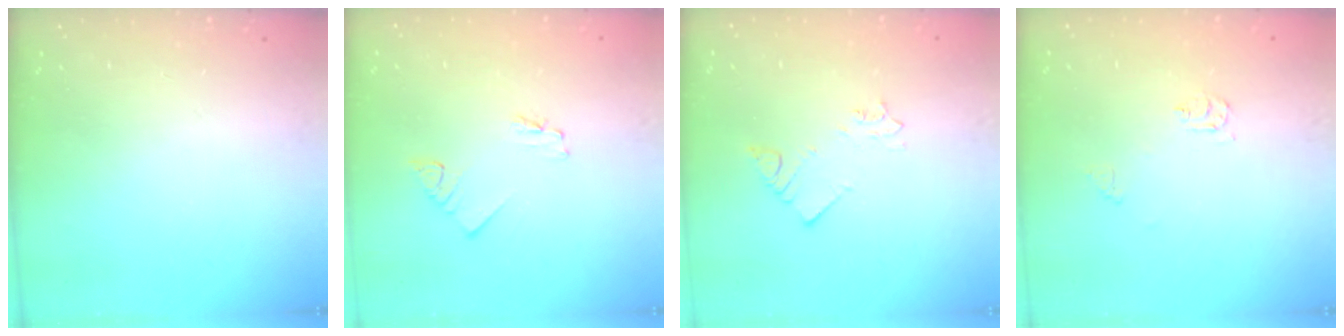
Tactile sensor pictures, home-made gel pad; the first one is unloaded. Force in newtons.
{"total": 1.4, "press": 1.4, "slide": 0.1}
{"total": 2.3, "press": 2.3, "slide": 0.3}
{"total": 5.5, "press": 5.4, "slide": 0.6}